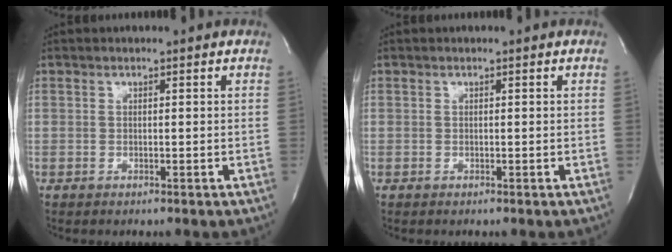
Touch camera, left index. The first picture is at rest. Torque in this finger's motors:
{"motor_torque": [0.00, 0.00, 0.00, 0.00]}